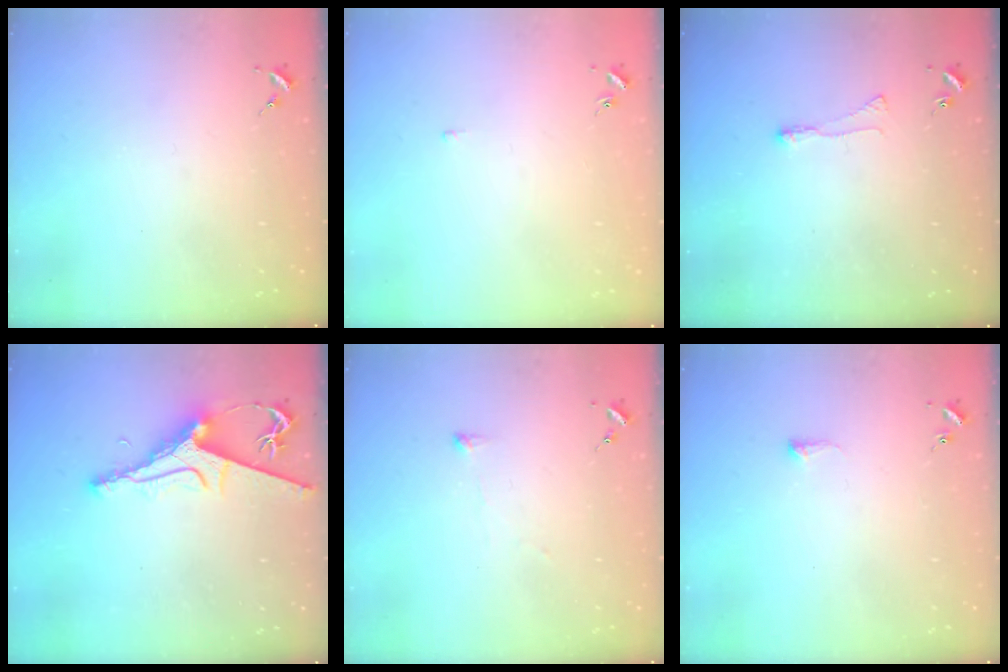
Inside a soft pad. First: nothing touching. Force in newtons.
{"total": 1.8, "press": 1.8, "slide": 0.5}
{"total": 3.0, "press": 2.9, "slide": 0.6}
{"total": 8.6, "press": 8.6, "slide": 1.2}
{"total": 2.8, "press": 2.7, "slide": 0.5}
{"total": 4.3, "press": 4.3, "slide": 0.7}